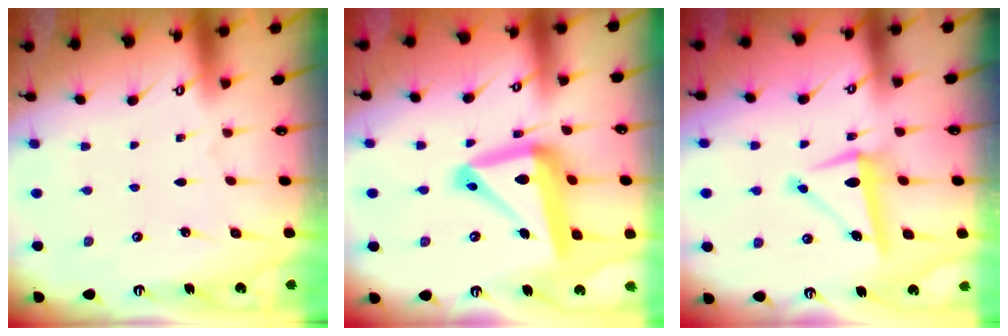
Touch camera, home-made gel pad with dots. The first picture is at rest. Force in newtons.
{"total": 19.2, "press": 19.1, "slide": 2.0}
{"total": 9.1, "press": 8.9, "slide": 1.7}